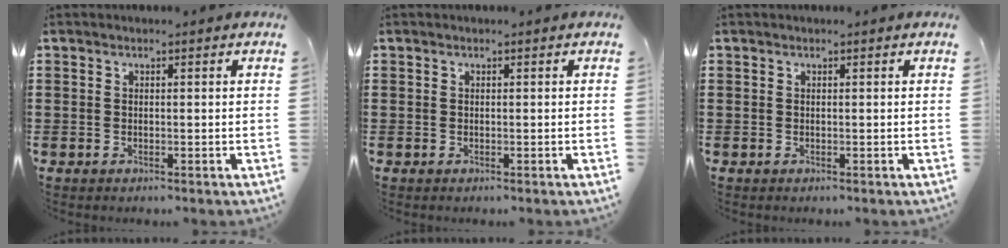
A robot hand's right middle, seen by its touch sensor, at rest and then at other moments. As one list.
[{"total": 0.0}, {"total": 0.0}]